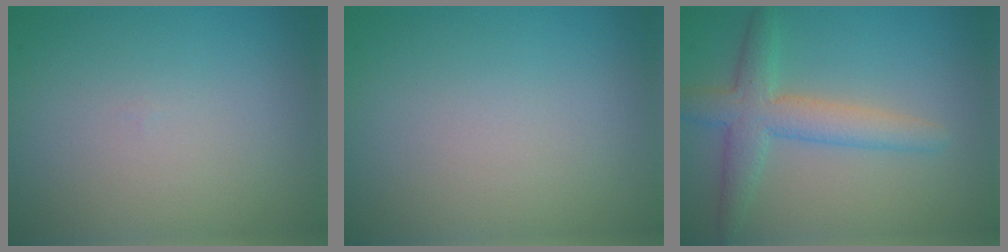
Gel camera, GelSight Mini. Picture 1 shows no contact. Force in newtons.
{"total": 0.0}
{"total": 4.3, "press": 4.2, "slide": 0.2}